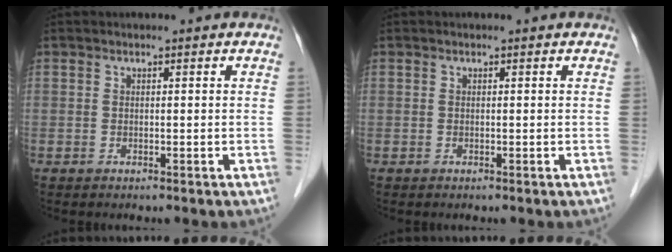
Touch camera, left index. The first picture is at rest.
{"total": 0.0}